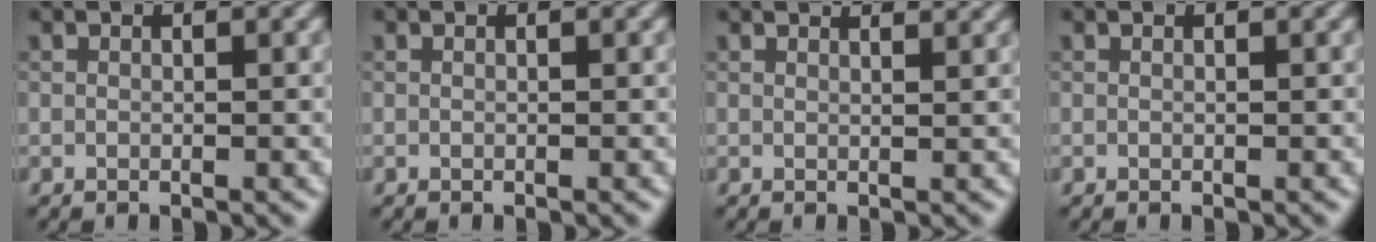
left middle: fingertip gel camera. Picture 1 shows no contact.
{"total": 0.0}
{"total": 3.1, "force": [2.7, 0.8, 1.2], "torque": [-0.003, 0.012, 0.014]}
{"total": 0.0}